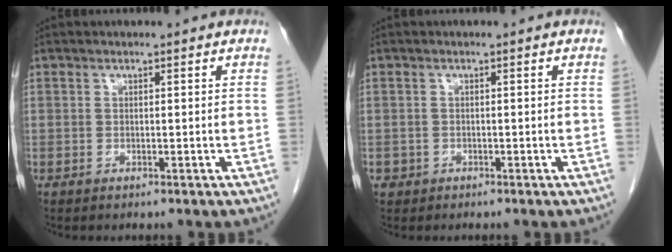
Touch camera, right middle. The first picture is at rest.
{"total": 1.1, "force": [-0.5, 0.9, 0.1], "torque": [-0.002, 0.005, -0.006]}